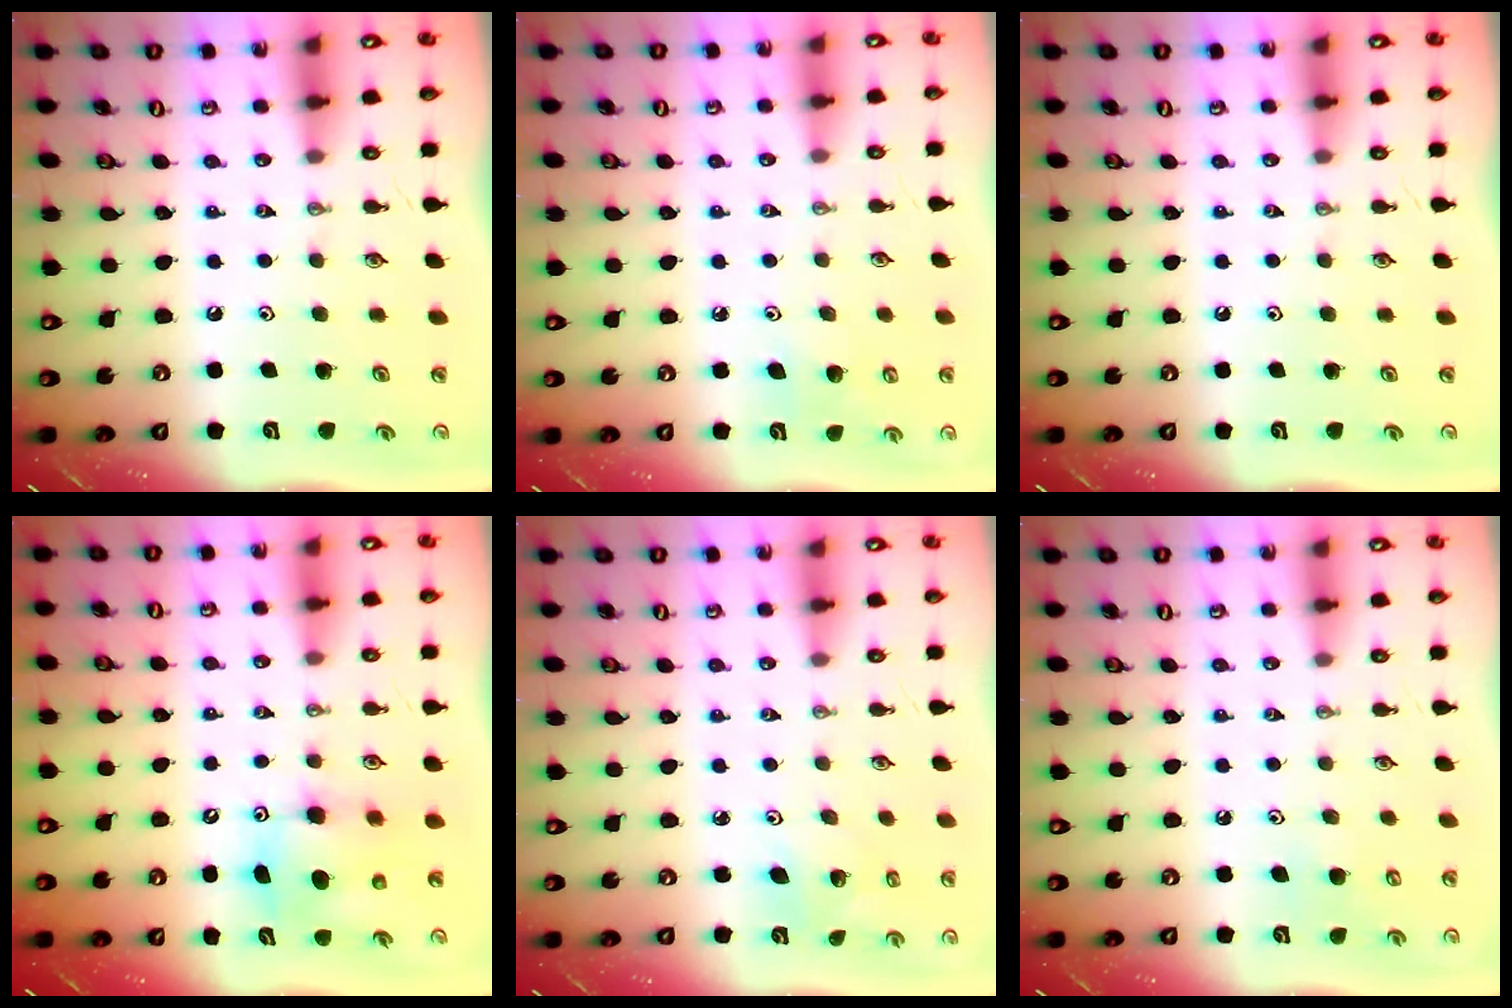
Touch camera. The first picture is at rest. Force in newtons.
{"total": 5.8, "press": 5.6, "slide": 1.3}
{"total": 0.0}
{"total": 8.8, "press": 8.5, "slide": 2.3}
{"total": 3.5, "press": 3.5, "slide": 0.2}
{"total": 5.1, "press": 5.1, "slide": 0.6}